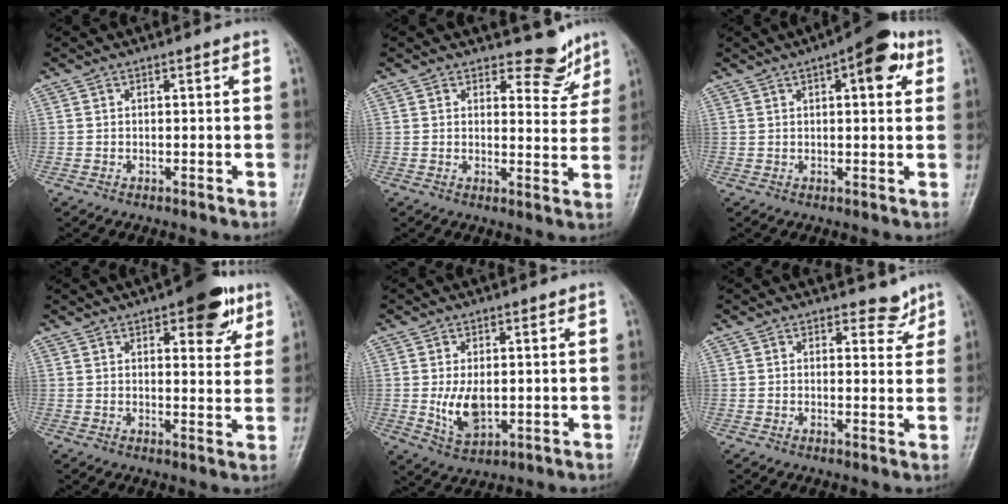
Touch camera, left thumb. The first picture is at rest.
{"total": 5.9, "force": [5.0, 2.8, 1.5], "torque": [0.008, -0.044, 0.062]}
{"total": 9.0, "force": [3.7, 3.4, 7.4], "torque": [-0.078, 0.002, 0.042]}
{"total": 10.3, "force": [5.6, 4.3, 7.5], "torque": [-0.066, -0.020, 0.068]}
{"total": 6.2, "force": [0.0, 3.6, 5.0], "torque": [-0.085, -0.015, 0.010]}
{"total": 3.2, "force": [2.7, 1.6, 0.7], "torque": [0.011, -0.021, 0.031]}